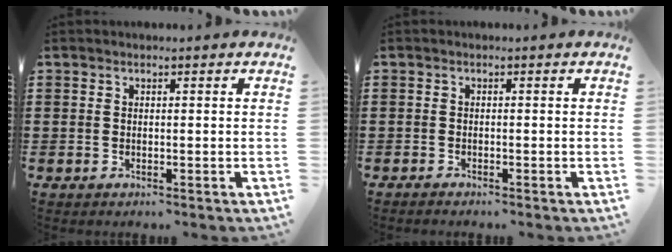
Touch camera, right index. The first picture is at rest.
{"total": 0.9, "force": [-0.9, -0.1, 0.0], "torque": [-0.002, -0.003, -0.018]}